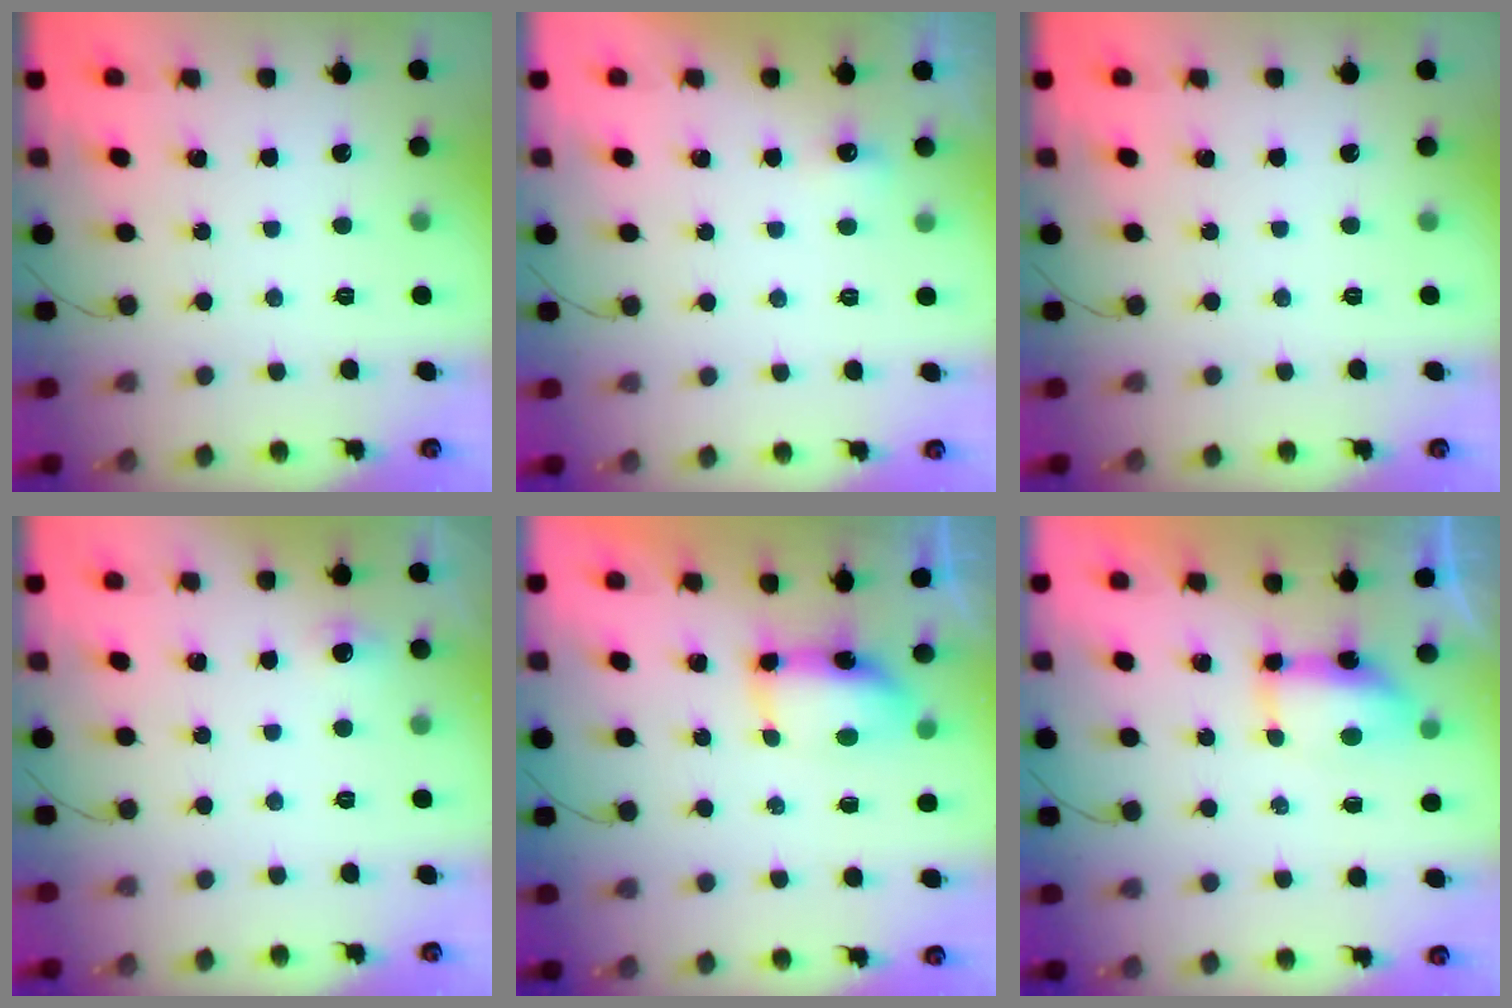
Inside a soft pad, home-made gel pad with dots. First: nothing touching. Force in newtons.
{"total": 3.7, "press": 3.6, "slide": 1.1}
{"total": 0.0}
{"total": 4.3, "press": 3.8, "slide": 2.1}
{"total": 6.9, "press": 6.9, "slide": 0.6}
{"total": 6.6, "press": 6.6, "slide": 0.4}